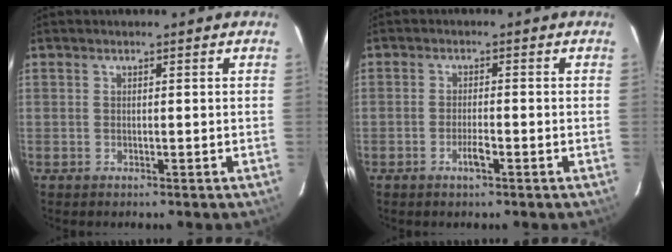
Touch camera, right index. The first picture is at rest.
{"total": 2.3, "force": [-1.2, 0.3, 1.9], "torque": [-0.035, 0.000, -0.022]}